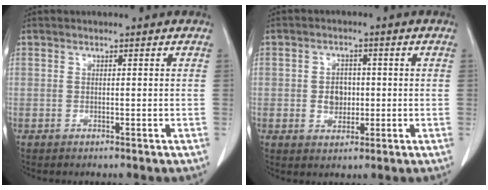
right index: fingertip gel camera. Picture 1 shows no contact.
{"total": 3.8, "force": [-0.2, 3.0, 2.3], "torque": [-0.036, 0.006, 0.001]}